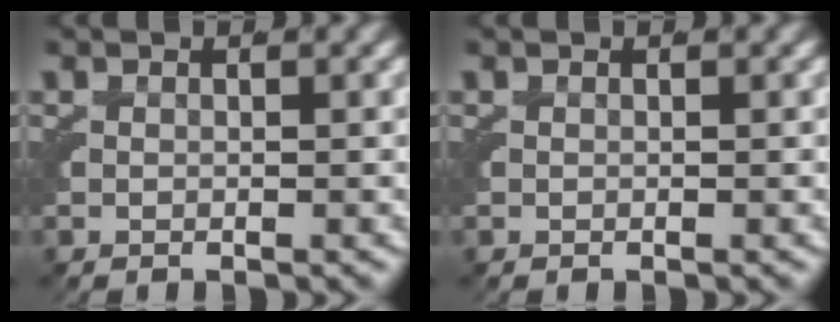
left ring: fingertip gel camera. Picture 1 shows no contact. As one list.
[{"total": 0.0}]